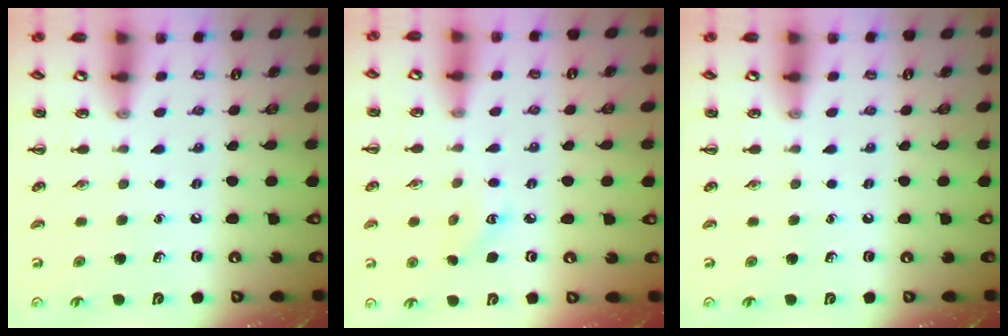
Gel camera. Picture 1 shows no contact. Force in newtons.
{"total": 2.9, "press": 2.8, "slide": 0.8}
{"total": 0.0}